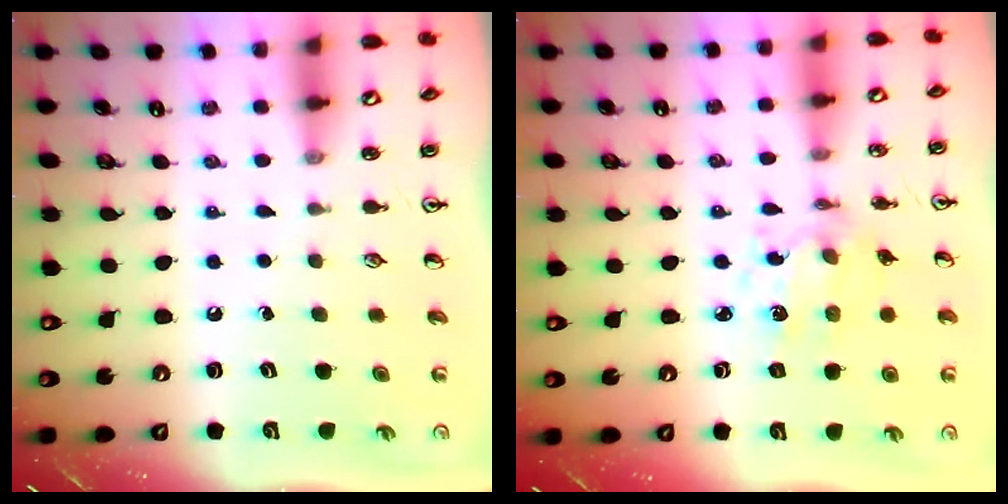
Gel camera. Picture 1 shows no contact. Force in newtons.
{"total": 6.6, "press": 6.5, "slide": 1.5}